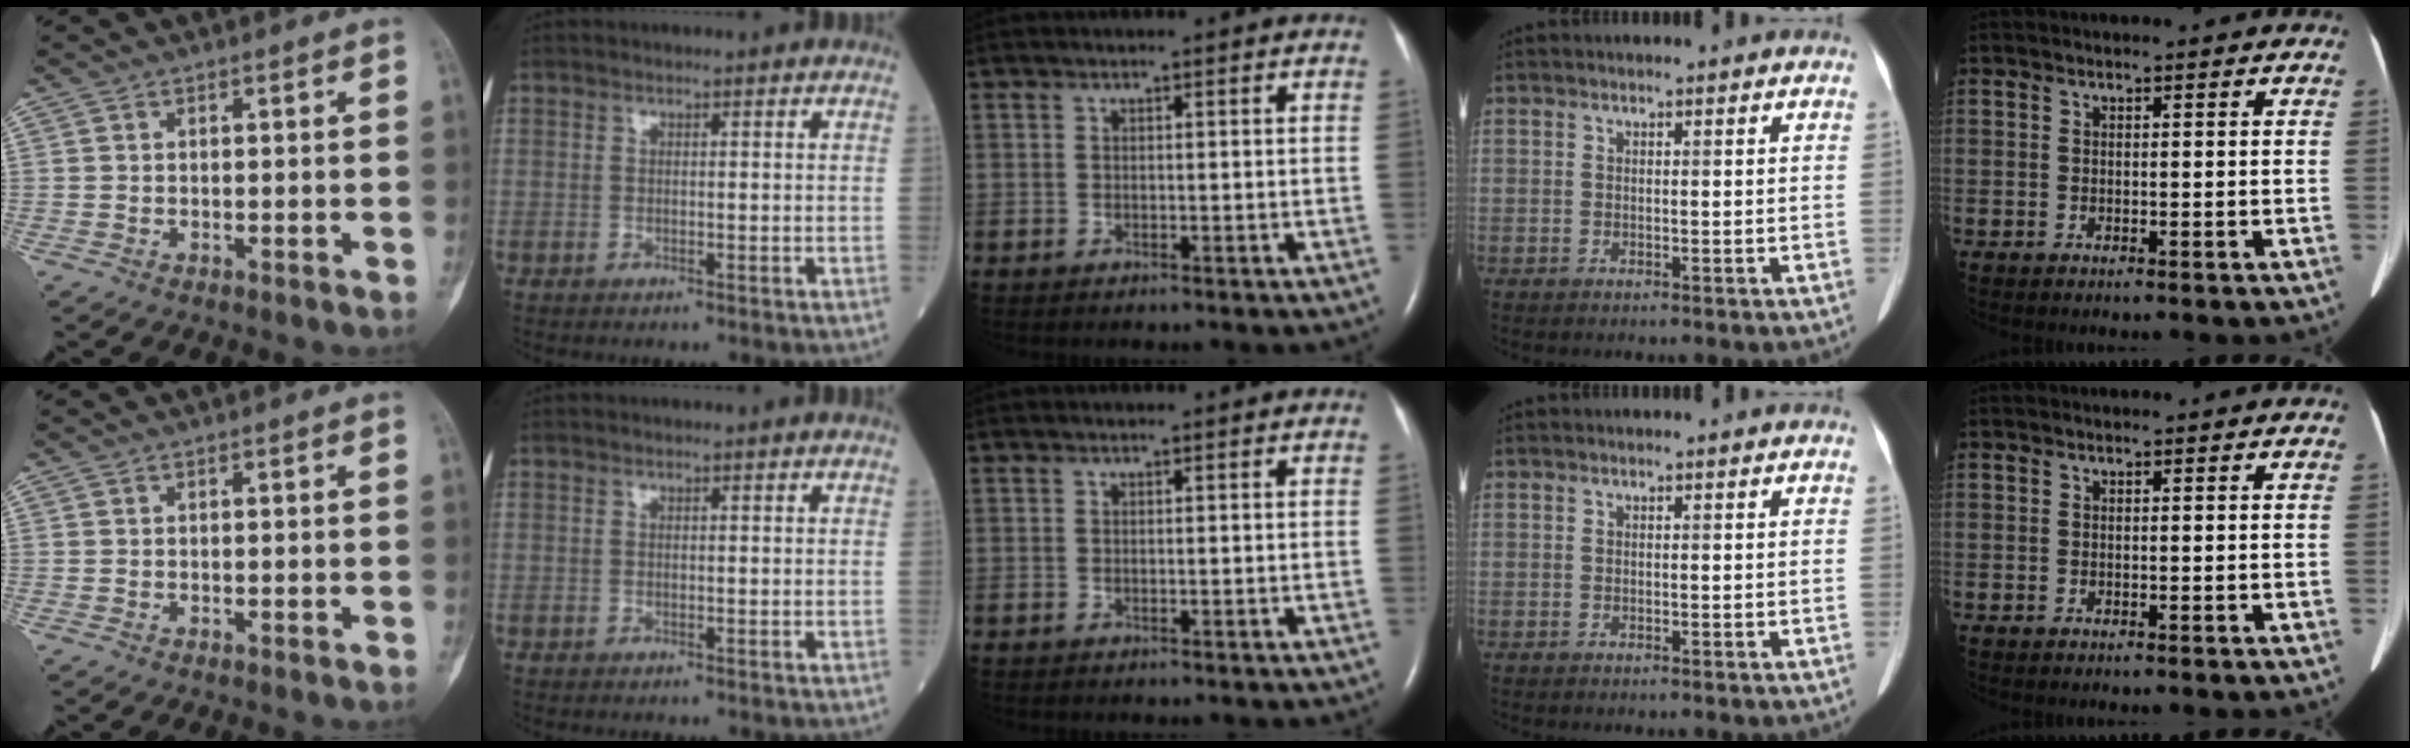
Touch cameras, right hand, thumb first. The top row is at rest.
{}